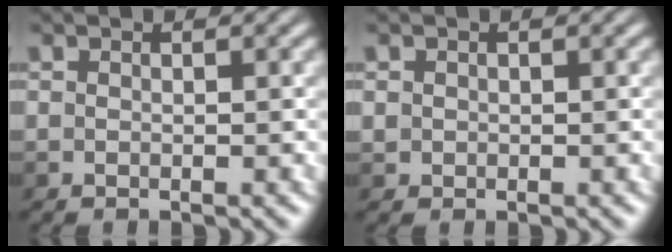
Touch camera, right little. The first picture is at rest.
{"total": 0.8, "force": [0.2, 0.8, 0.0], "torque": [-0.007, -0.002, 0.002]}